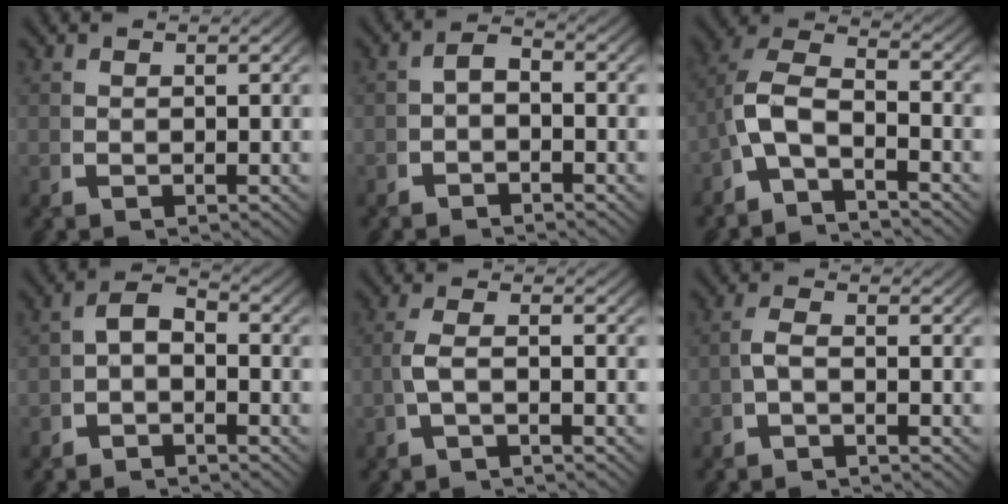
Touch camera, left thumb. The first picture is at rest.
{"total": 2.1, "force": [-1.1, 1.3, 1.3], "torque": [-0.022, -0.005, -0.017]}
{"total": 8.5, "force": [-1.2, 6.0, 5.8], "torque": [-0.139, -0.026, -0.026]}
{"total": 3.6, "force": [-1.2, 2.5, 2.3], "torque": [-0.034, -0.007, -0.020]}
{"total": 2.3, "force": [-0.8, 0.6, 2.0], "torque": [-0.052, -0.001, -0.013]}
{"total": 1.8, "force": [-0.9, 0.6, 1.4], "torque": [-0.029, -0.001, -0.018]}